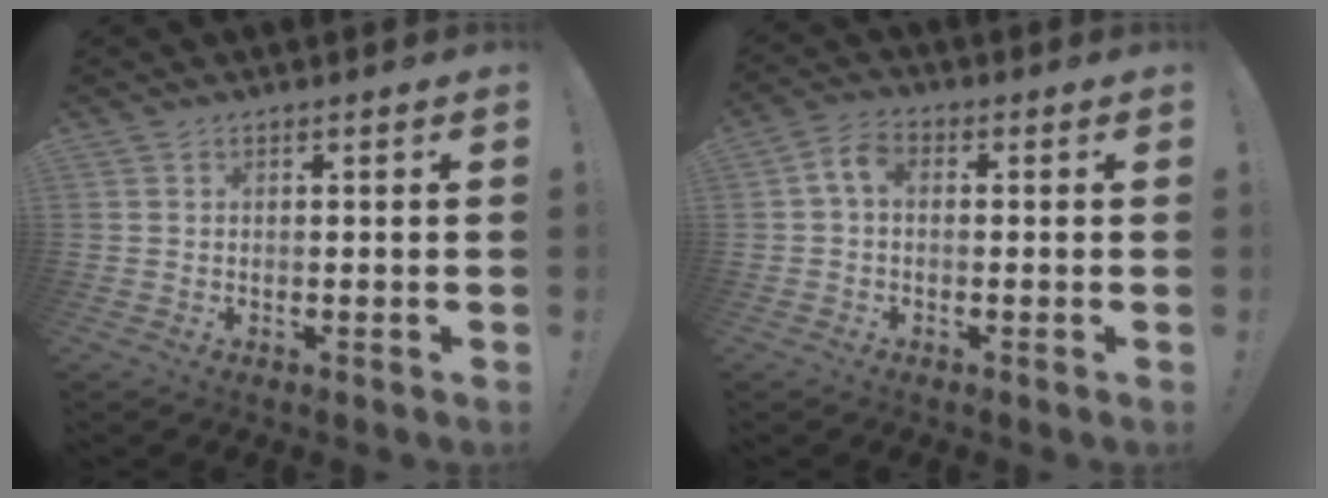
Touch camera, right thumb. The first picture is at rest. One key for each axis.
{"total": 5.1, "fx": 0.2, "fy": 3.1, "fz": 4.0, "tx": -0.082, "ty": 0.012, "tz": 0.006}